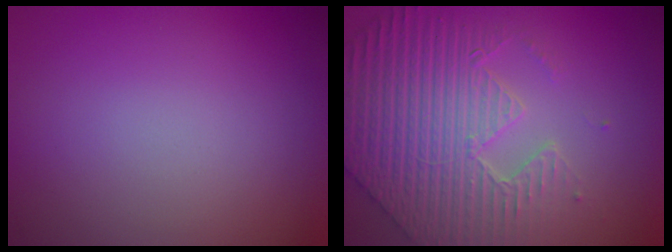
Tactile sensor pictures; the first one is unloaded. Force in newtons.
{"total": 8.5, "press": 6.1, "slide": 5.8}